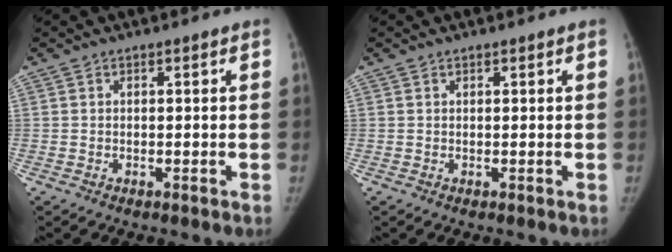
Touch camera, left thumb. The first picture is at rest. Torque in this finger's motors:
{"motor_torque": [-0.18, -0.12, -0.34, 0.27, -0.03]}